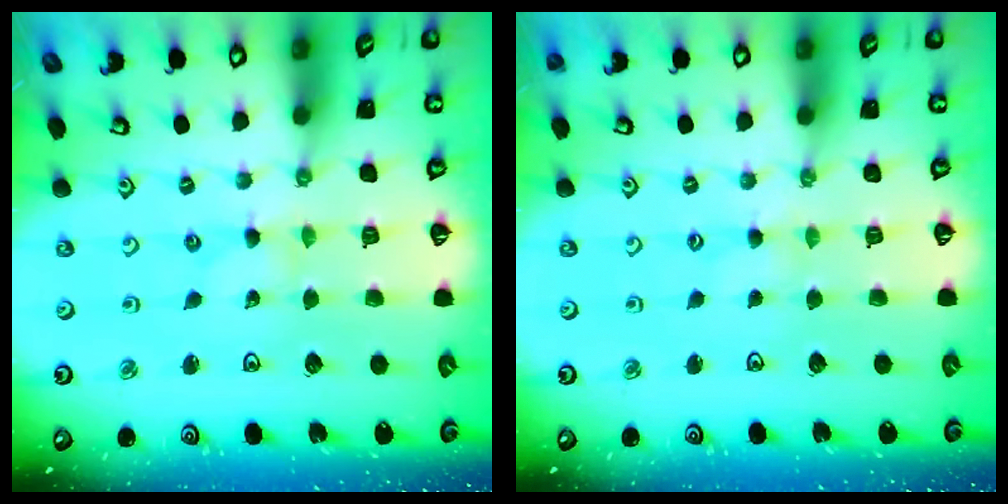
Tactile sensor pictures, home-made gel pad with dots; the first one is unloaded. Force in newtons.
{"total": 0.5, "press": 0.5, "slide": 0.1}